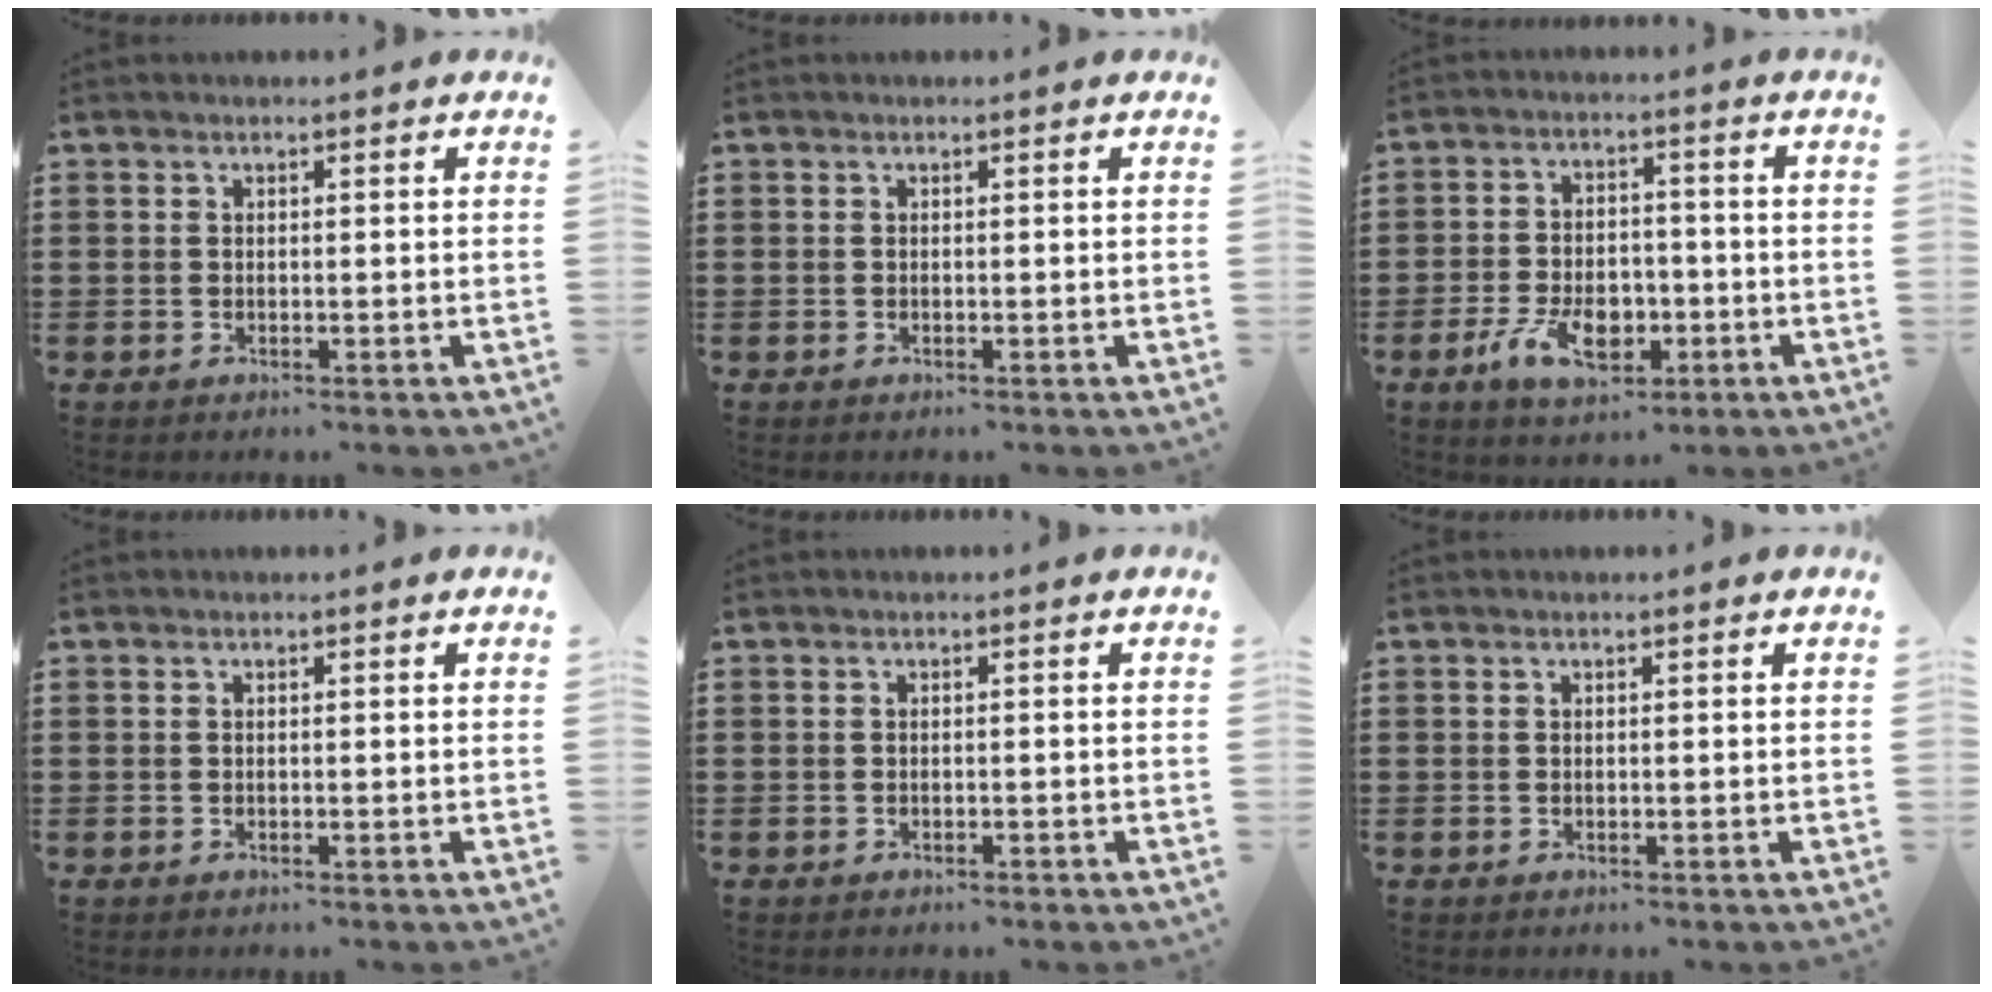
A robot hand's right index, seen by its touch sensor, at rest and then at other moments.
{"total": 0.0}
{"total": 7.9, "force": [-3.0, 4.8, 5.6], "torque": [-0.119, 0.007, -0.057]}
{"total": 0.0}
{"total": 0.5, "force": [-0.5, 0.0, 0.1], "torque": [-0.005, -0.004, -0.010]}
{"total": 0.0}